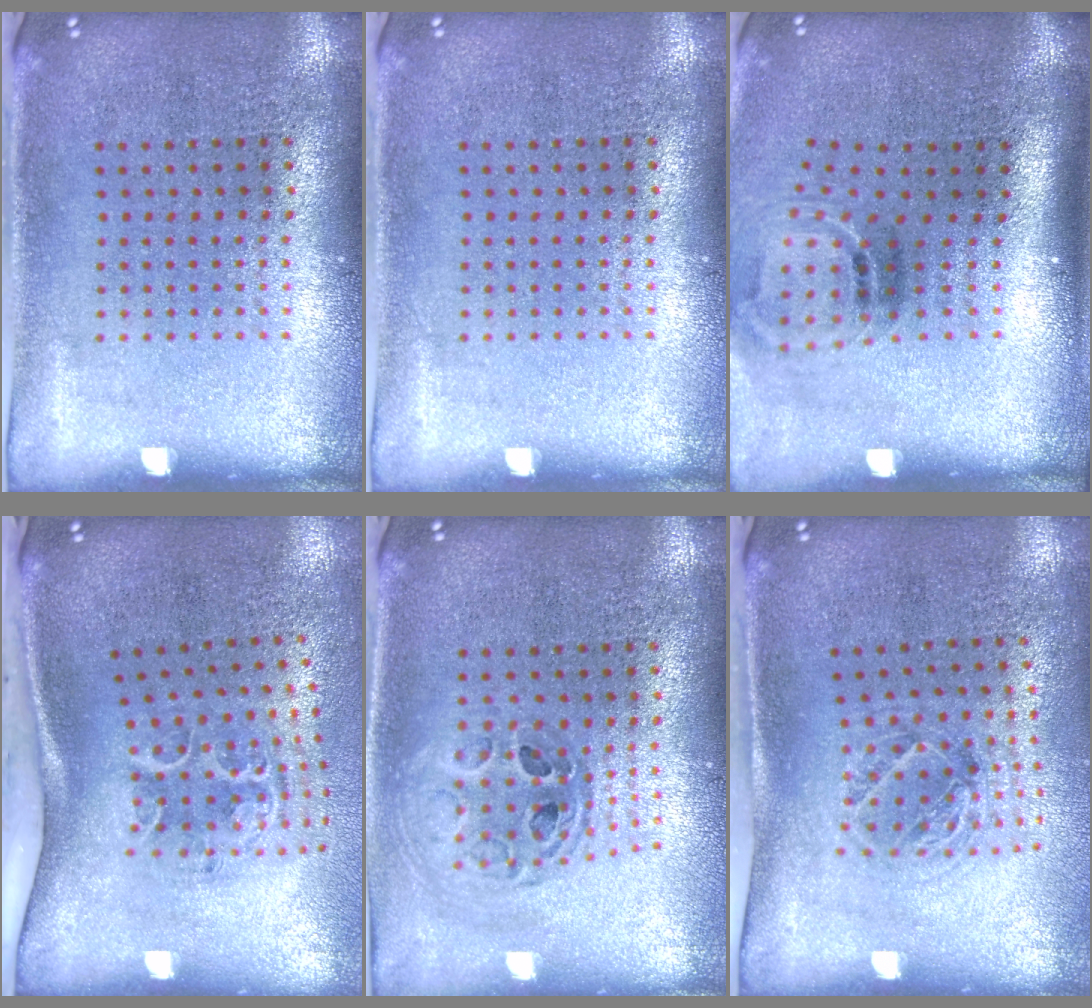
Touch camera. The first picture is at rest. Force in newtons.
{"total": 0.0}
{"total": 1.8, "press": 1.1, "slide": 1.4}
{"total": 1.9, "press": 1.4, "slide": 1.3}
{"total": 0.8, "press": 0.8, "slide": 0.1}
{"total": 1.1, "press": 1.1, "slide": 0.4}